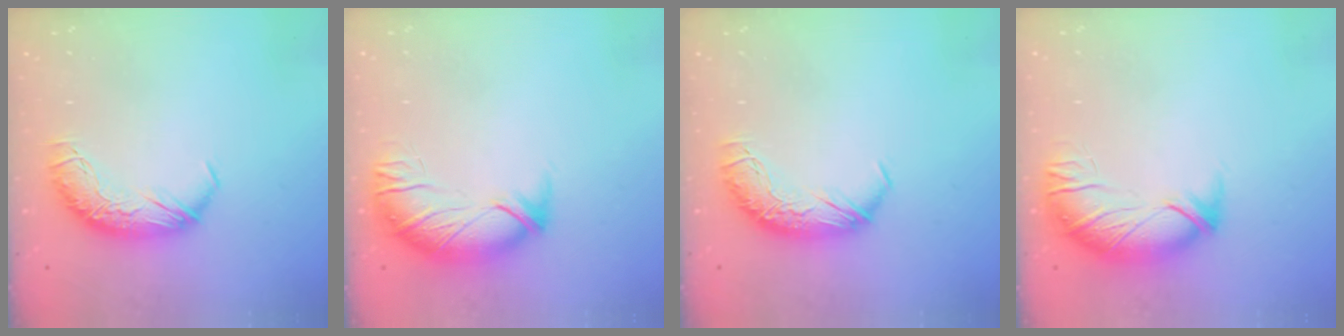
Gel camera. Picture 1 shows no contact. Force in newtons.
{"total": 3.0, "press": 1.5, "slide": 2.6}
{"total": 0.0}
{"total": 3.0, "press": 1.5, "slide": 2.6}